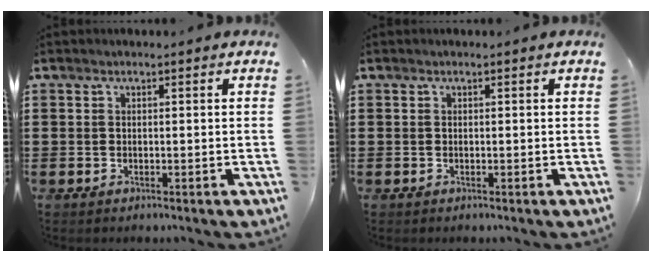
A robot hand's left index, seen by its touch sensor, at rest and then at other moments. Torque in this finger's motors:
{"motor_torque": [0.00, 0.00, 0.00, 0.00]}